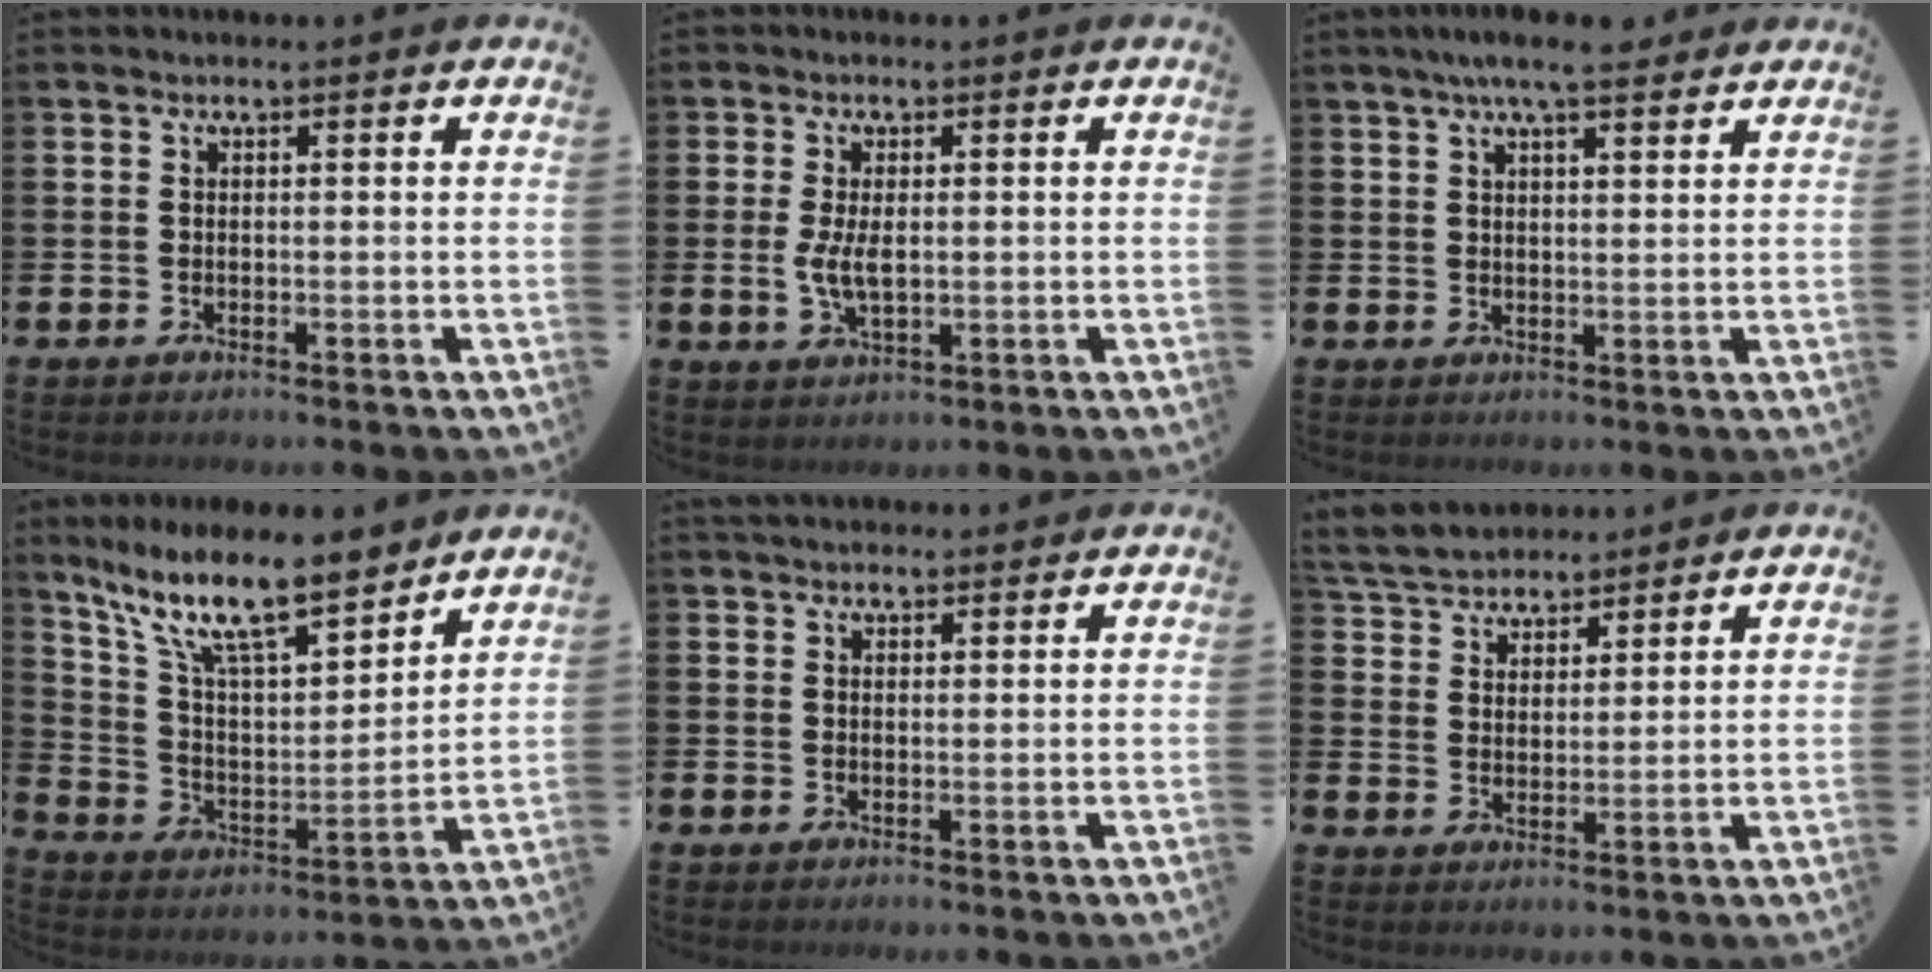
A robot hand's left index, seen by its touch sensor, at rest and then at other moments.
{"total": 3.9, "force": [0.2, 1.8, 3.4], "torque": [-0.053, 0.000, -0.001]}
{"total": 5.7, "force": [4.8, 0.8, 2.9], "torque": [-0.055, -0.013, 0.082]}
{"total": 13.2, "force": [10.7, 3.4, 7.0], "torque": [-0.160, -0.059, 0.187]}
{"total": 2.1, "force": [2.0, 0.7, 0.3], "torque": [0.002, -0.003, 0.035]}
{"total": 4.9, "force": [4.7, 1.2, -0.3], "torque": [-0.020, -0.023, 0.085]}